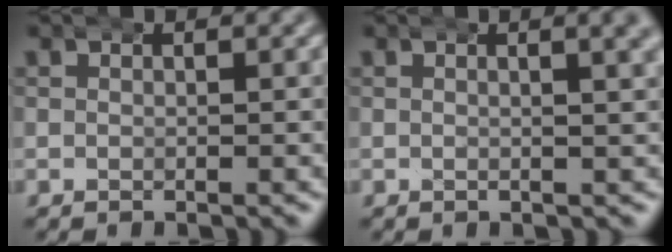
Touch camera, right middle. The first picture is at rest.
{"total": 2.7, "force": [1.5, 0.5, 2.2], "torque": [-0.024, 0.011, 0.018]}